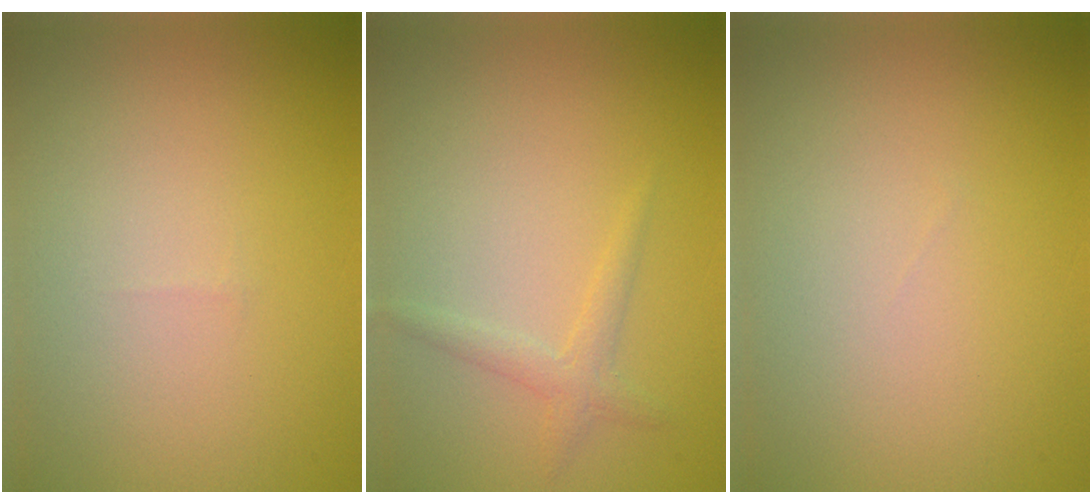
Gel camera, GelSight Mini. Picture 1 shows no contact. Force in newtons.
{"total": 1.5, "press": 1.5, "slide": 0.0}
{"total": 0.0}